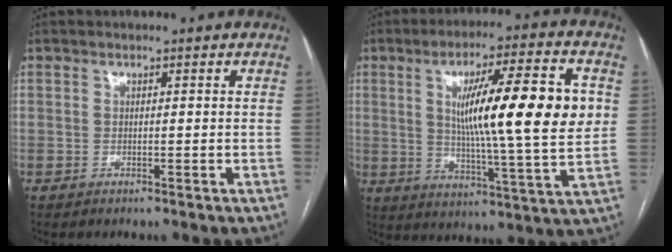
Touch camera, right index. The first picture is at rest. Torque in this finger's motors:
{"motor_torque": [2.14, 0.00, 1.05, 0.21]}